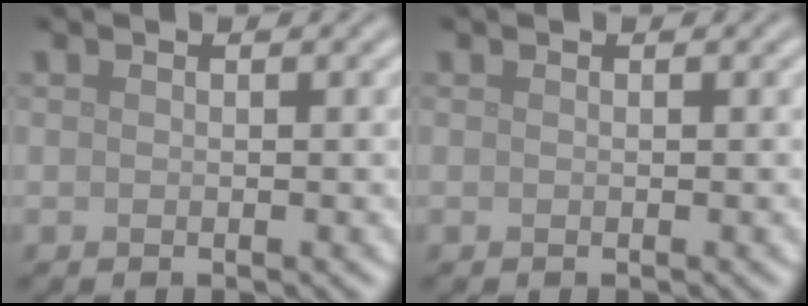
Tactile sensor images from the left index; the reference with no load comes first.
{"total": 0.0}